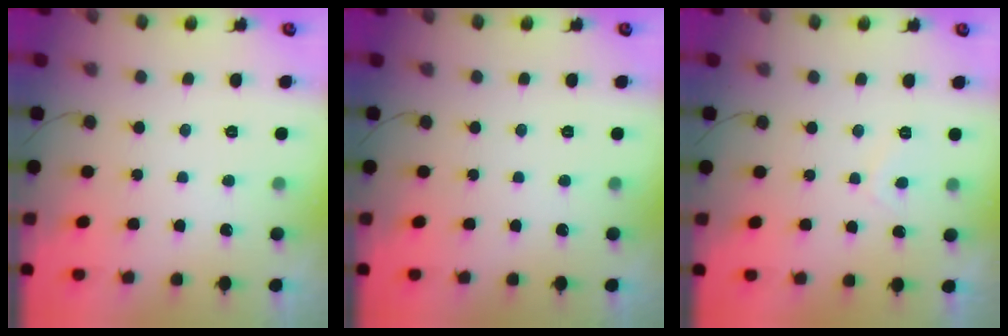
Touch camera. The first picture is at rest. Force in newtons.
{"total": 0.0}
{"total": 2.0, "press": 1.9, "slide": 0.6}